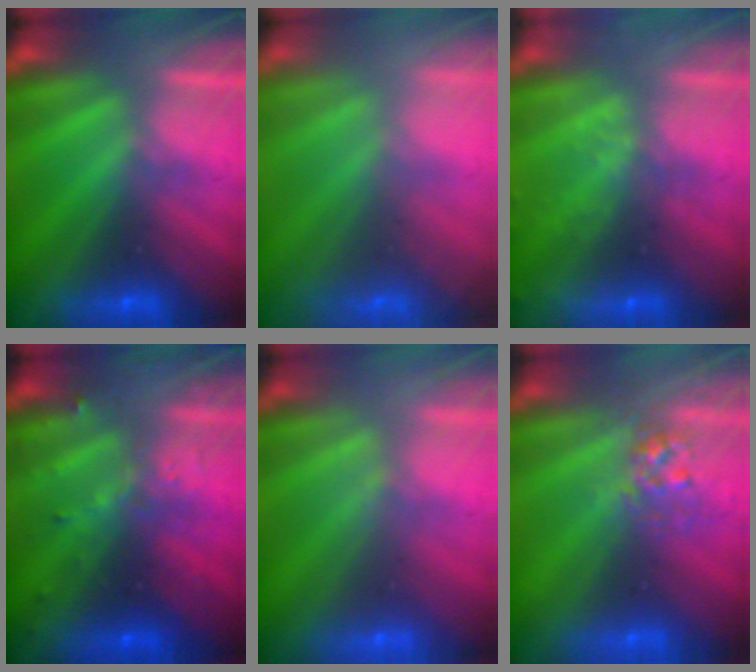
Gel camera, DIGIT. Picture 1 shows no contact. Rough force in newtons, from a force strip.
{"total": 7.8}
{"total": 2.4}
{"total": 3.6}
{"total": 1.9}
{"total": 2.8}